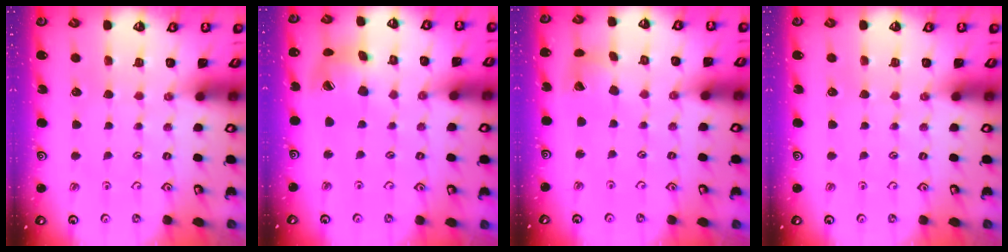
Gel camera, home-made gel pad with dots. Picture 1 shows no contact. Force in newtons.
{"total": 12.2, "press": 12.1, "slide": 1.4}
{"total": 7.1, "press": 7.1, "slide": 1.0}
{"total": 0.0}